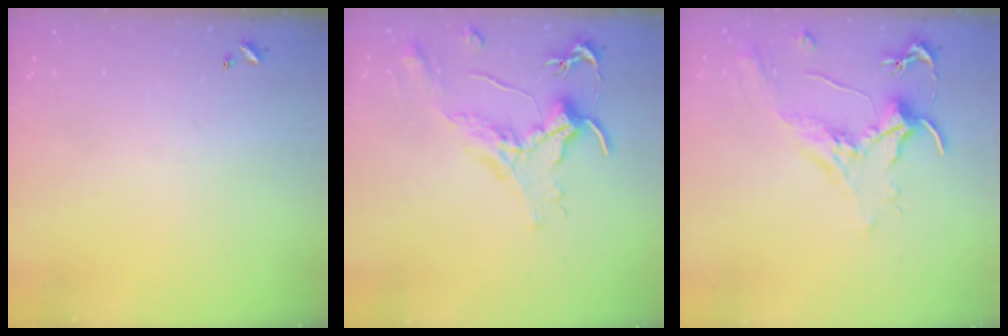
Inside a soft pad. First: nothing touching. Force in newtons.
{"total": 1.6, "press": 1.5, "slide": 0.7}
{"total": 2.0, "press": 1.8, "slide": 0.8}